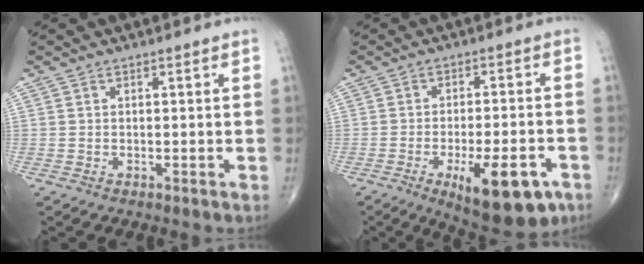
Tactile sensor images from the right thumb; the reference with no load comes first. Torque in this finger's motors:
{"motor_torque": [1.40, 1.57, 1.08, -0.95, 0.30]}